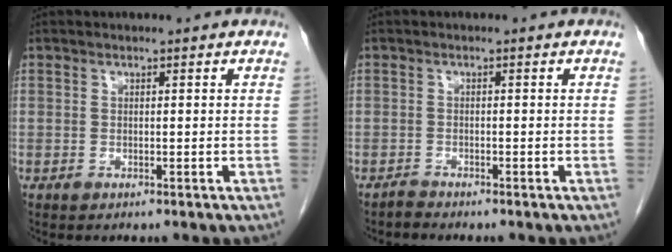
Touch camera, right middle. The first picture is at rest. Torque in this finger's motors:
{"motor_torque": [0.08, -0.01, -0.02, 0.00]}